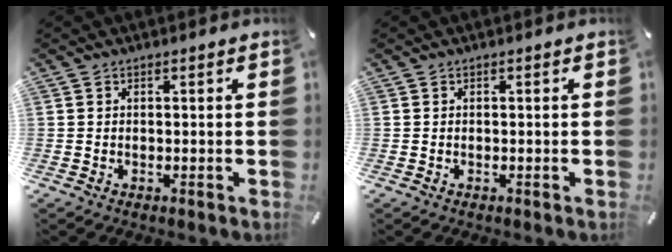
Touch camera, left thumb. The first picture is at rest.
{"total": 0.0}